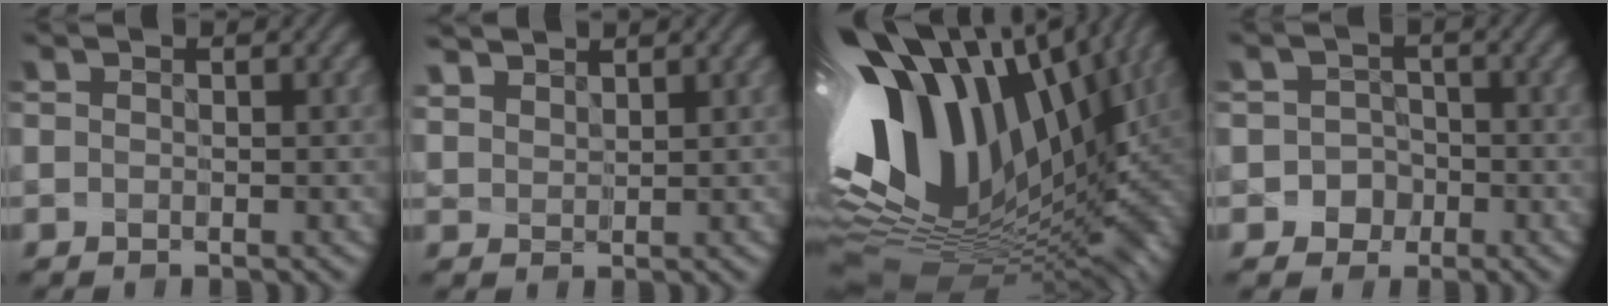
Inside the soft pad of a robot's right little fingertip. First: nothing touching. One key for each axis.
{"total": 3.4, "fx": 2.5, "fy": 2.0, "fz": 1.2, "tx": -0.049, "ty": 0.022, "tz": 0.045}
{"total": 17.1, "fx": 3.2, "fy": 10.1, "fz": 13.4, "tx": -0.238, "ty": -0.009, "tz": 0.074}
{"total": 3.1, "fx": -1.7, "fy": 2.6, "fz": 0.1, "tx": 0.029, "ty": 0.010, "tz": -0.038}